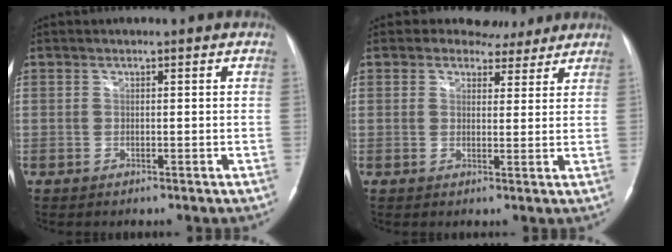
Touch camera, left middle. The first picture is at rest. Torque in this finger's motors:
{"motor_torque": [0.14, -0.11, 0.02, 0.02]}